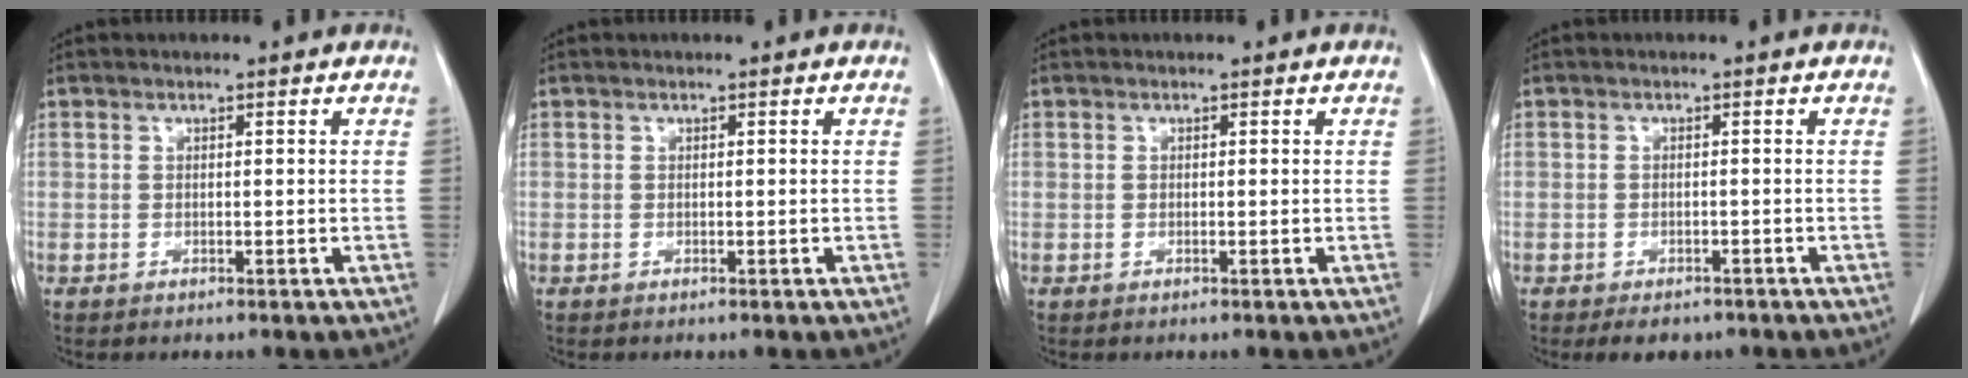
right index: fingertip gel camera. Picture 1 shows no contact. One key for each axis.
{"total": 0.0}
{"total": 0.0}
{"total": 3.4, "fx": -2.4, "fy": 2.1, "fz": 1.1, "tx": -0.011, "ty": 0.001, "tz": -0.028}